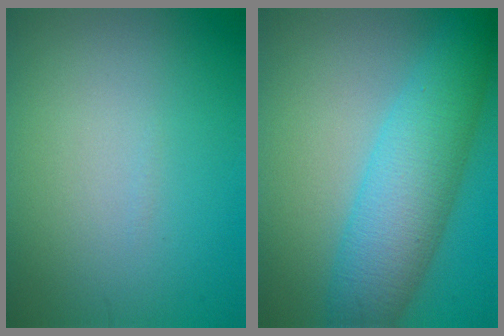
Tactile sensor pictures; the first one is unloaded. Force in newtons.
{"total": 7.3, "press": 7.3, "slide": 0.2}